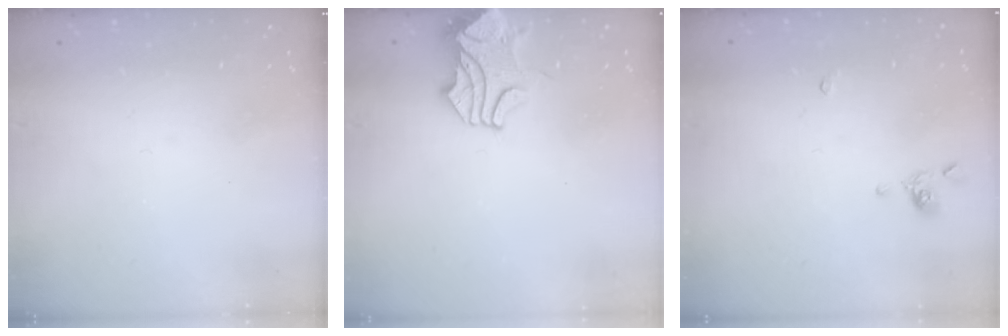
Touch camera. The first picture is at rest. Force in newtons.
{"total": 1.9, "press": 1.8, "slide": 0.6}
{"total": 0.6, "press": 0.4, "slide": 0.4}